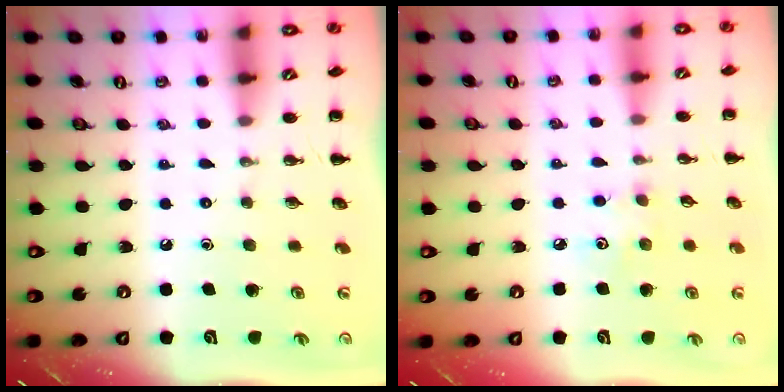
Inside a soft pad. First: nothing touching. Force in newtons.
{"total": 3.3, "press": 3.2, "slide": 0.8}